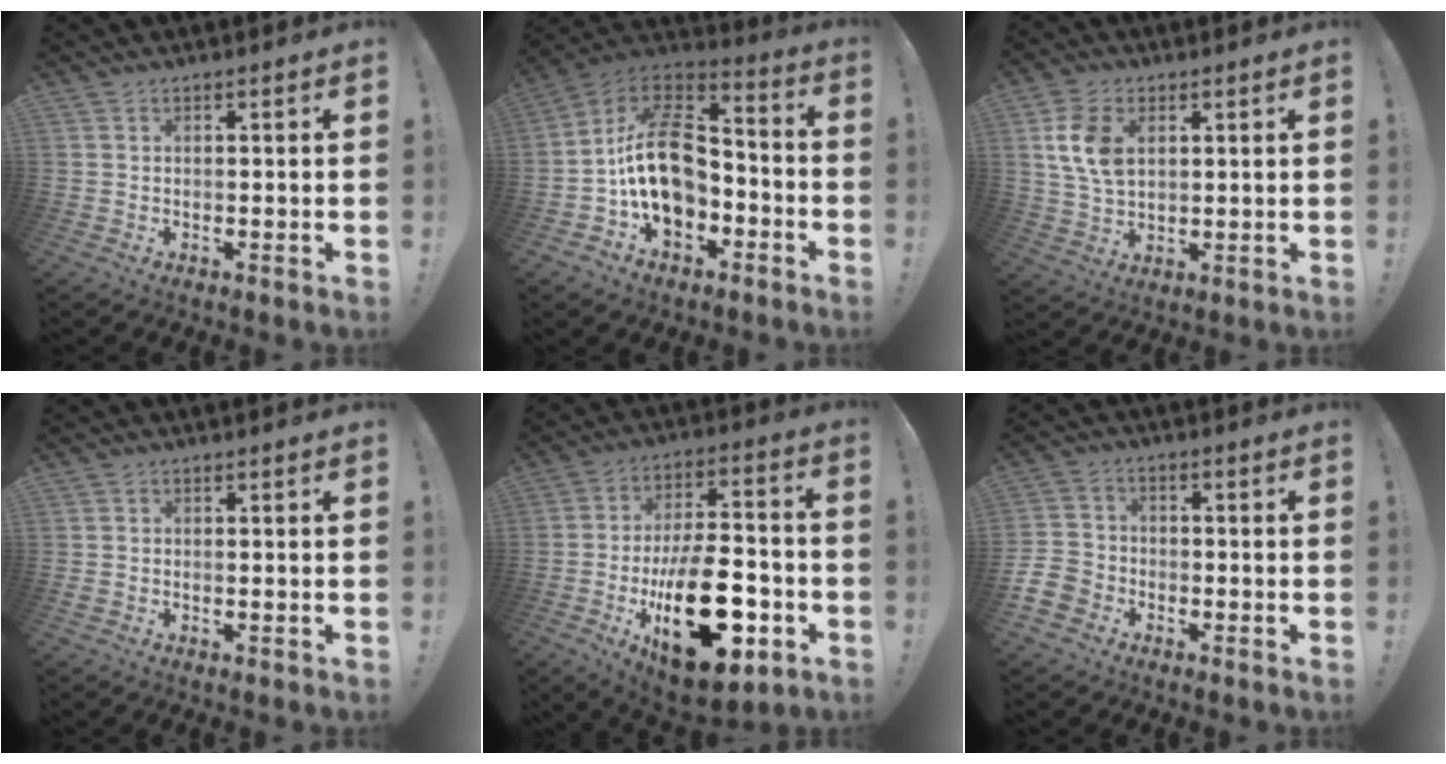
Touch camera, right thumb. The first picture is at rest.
{"total": 20.3, "force": [-1.7, 14.2, 14.4], "torque": [-0.240, 0.022, -0.017]}
{"total": 11.4, "force": [3.4, 7.9, 7.5], "torque": [-0.137, -0.003, 0.063]}
{"total": 0.7, "force": [-0.4, 0.3, 0.5], "torque": [-0.012, 0.002, -0.006]}
{"total": 27.5, "force": [-8.4, 14.2, 22.0], "torque": [-0.354, 0.057, -0.115]}
{"total": 7.9, "force": [-4.7, 5.7, 2.7], "torque": [-0.062, 0.033, -0.089]}